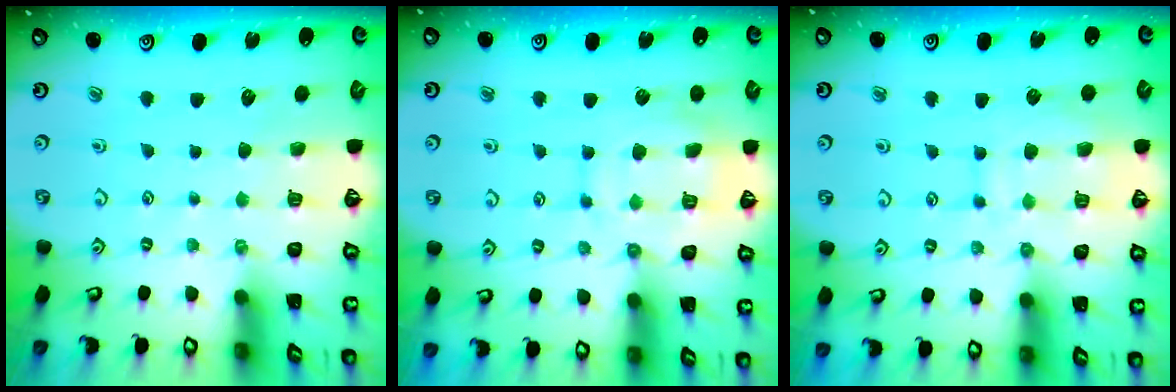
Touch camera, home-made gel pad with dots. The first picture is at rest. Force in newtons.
{"total": 12.1, "press": 12.0, "slide": 0.9}
{"total": 10.3, "press": 10.2, "slide": 1.0}